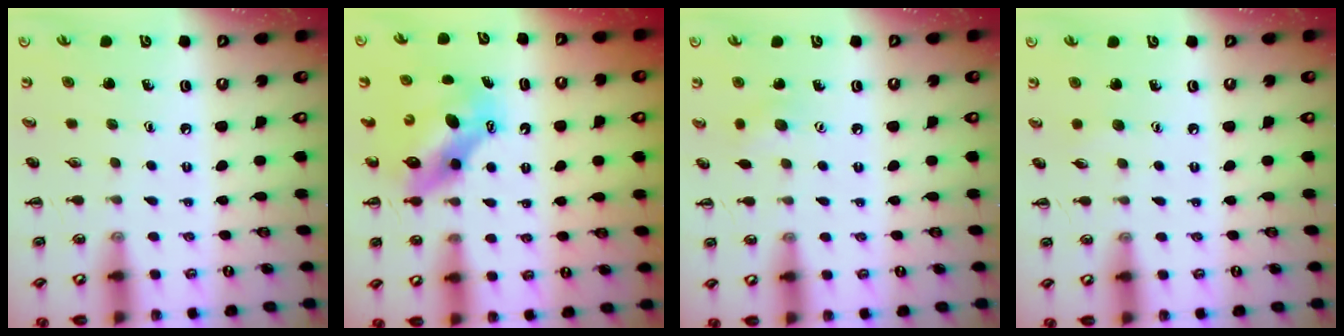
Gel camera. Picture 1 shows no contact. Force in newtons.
{"total": 7.4, "press": 7.1, "slide": 2.0}
{"total": 5.2, "press": 5.0, "slide": 1.2}
{"total": 3.6, "press": 3.5, "slide": 1.0}